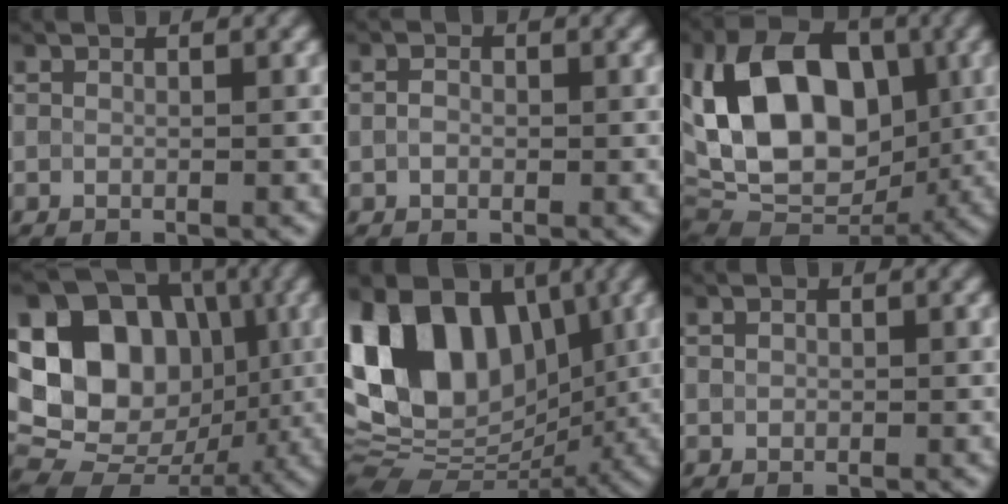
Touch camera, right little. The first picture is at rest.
{"total": 1.1, "force": [-0.1, 0.9, 0.7], "torque": [-0.015, 0.003, -0.009]}
{"total": 14.2, "force": [1.3, 9.5, 10.4], "torque": [-0.180, 0.029, 0.005]}
{"total": 18.0, "force": [2.8, 15.1, 9.5], "torque": [-0.187, 0.035, 0.033]}
{"total": 14.7, "force": [3.0, 10.5, 9.8], "torque": [-0.179, 0.036, 0.039]}
{"total": 0.6, "force": [0.2, 0.6, 0.3], "torque": [-0.003, 0.002, 0.000]}